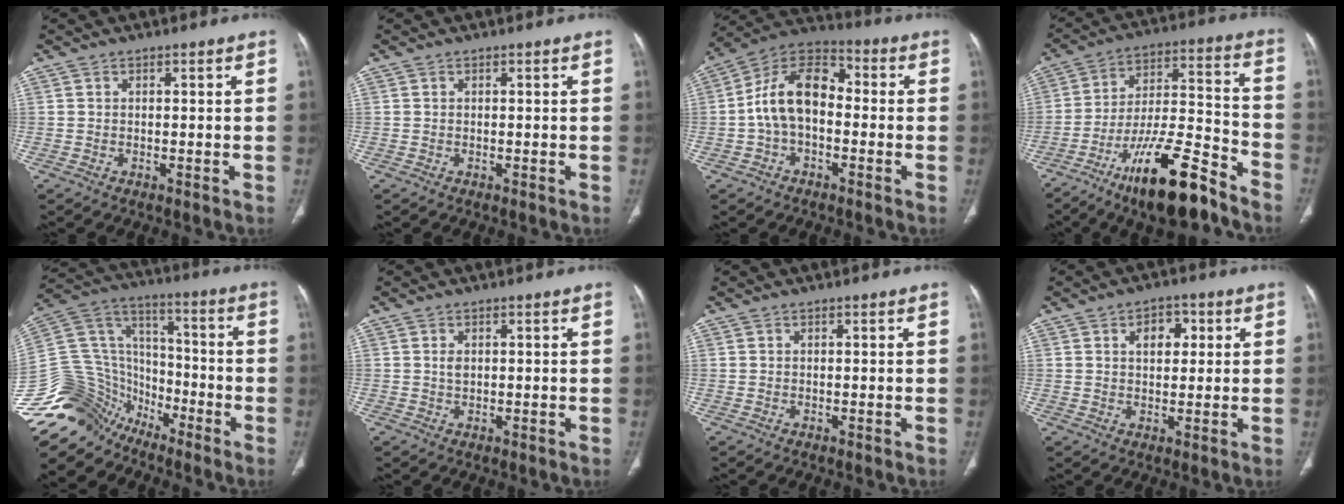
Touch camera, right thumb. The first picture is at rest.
{"total": 0.0}
{"total": 12.8, "force": [-1.0, 8.1, 9.8], "torque": [-0.164, 0.041, -0.032]}
{"total": 19.1, "force": [-12.9, 4.7, 13.3], "torque": [-0.237, 0.076, -0.219]}
{"total": 19.0, "force": [-14.9, 11.2, 3.5], "torque": [-0.079, 0.109, -0.276]}
{"total": 1.3, "force": [0.3, 0.9, 0.9], "torque": [-0.012, 0.000, 0.006]}
{"total": 0.0}
{"total": 5.0, "force": [1.7, 3.3, 3.4], "torque": [-0.025, -0.002, 0.022]}